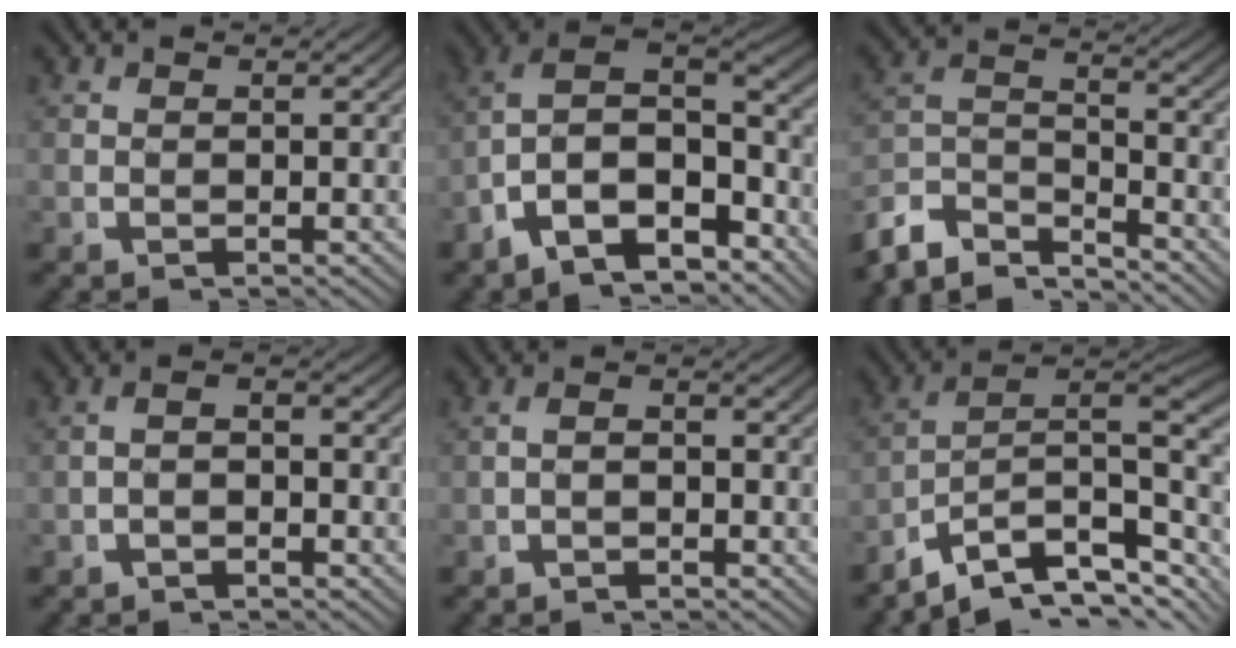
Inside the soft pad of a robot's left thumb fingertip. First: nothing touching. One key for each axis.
{"total": 13.7, "fx": -2.1, "fy": 10.4, "fz": 8.7, "tx": -0.189, "ty": -0.047, "tz": -0.035}
{"total": 8.3, "fx": -5.2, "fy": 4.8, "fz": 4.3, "tx": -0.083, "ty": -0.030, "tz": -0.083}
{"total": 1.9, "fx": -1.1, "fy": 1.0, "fz": 1.3, "tx": -0.025, "ty": 0.000, "tz": -0.020}
{"total": 1.6, "fx": -0.9, "fy": 0.8, "fz": 1.0, "tx": -0.023, "ty": 0.001, "tz": -0.017}
{"total": 15.3, "fx": -2.8, "fy": 10.6, "fz": 10.8, "tx": -0.170, "ty": -0.034, "tz": -0.042}